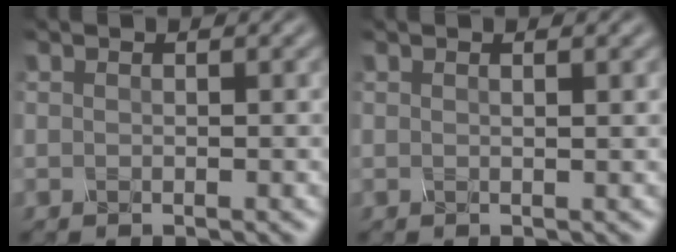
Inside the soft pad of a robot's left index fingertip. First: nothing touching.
{"total": 1.0, "force": [0.5, 0.3, 0.8], "torque": [-0.005, 0.002, 0.002]}